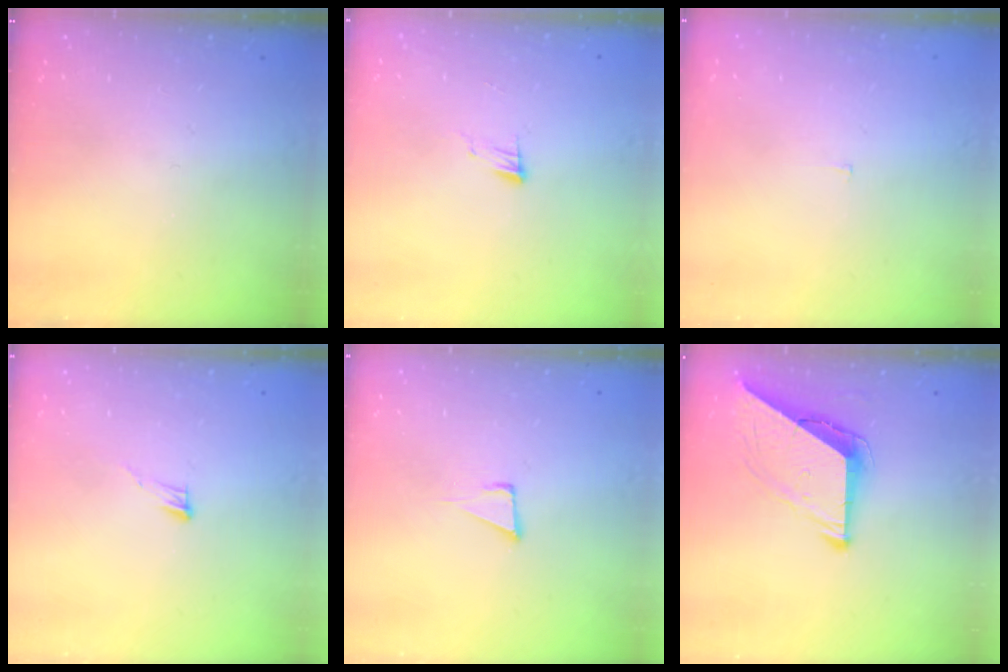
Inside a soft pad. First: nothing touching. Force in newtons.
{"total": 5.1, "press": 5.1, "slide": 0.5}
{"total": 1.9, "press": 1.9, "slide": 0.1}
{"total": 3.7, "press": 3.7, "slide": 0.3}
{"total": 4.9, "press": 3.9, "slide": 3.0}
{"total": 10.0, "press": 9.9, "slide": 1.0}